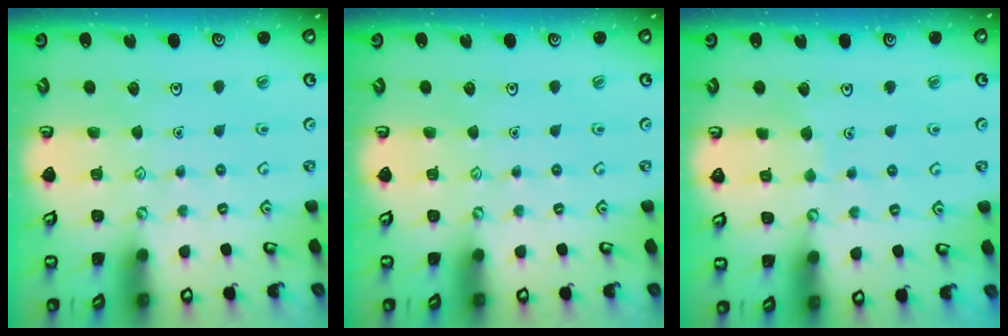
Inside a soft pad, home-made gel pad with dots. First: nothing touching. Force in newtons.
{"total": 0.0}
{"total": 3.3, "press": 3.3, "slide": 0.5}